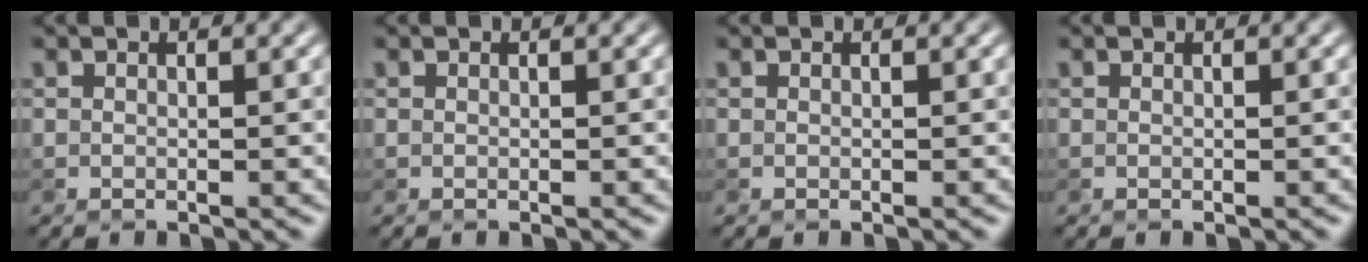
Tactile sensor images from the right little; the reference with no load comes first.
{"total": 0.0}
{"total": 0.0}
{"total": 0.0}